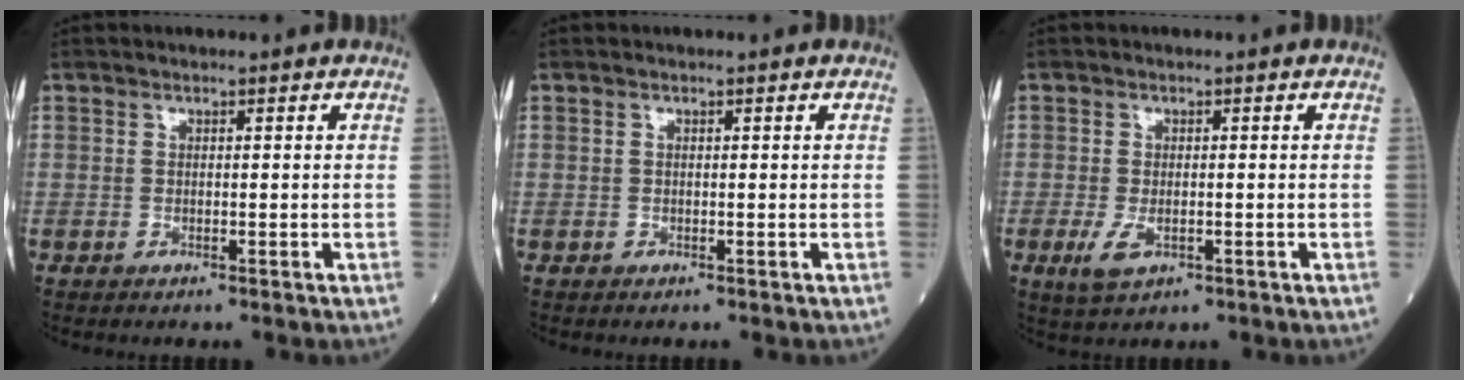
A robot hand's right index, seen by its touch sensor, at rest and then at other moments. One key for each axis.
{"total": 0.0}
{"total": 3.5, "fx": -1.2, "fy": 1.6, "fz": 2.9, "tx": -0.067, "ty": -0.008, "tz": -0.017}